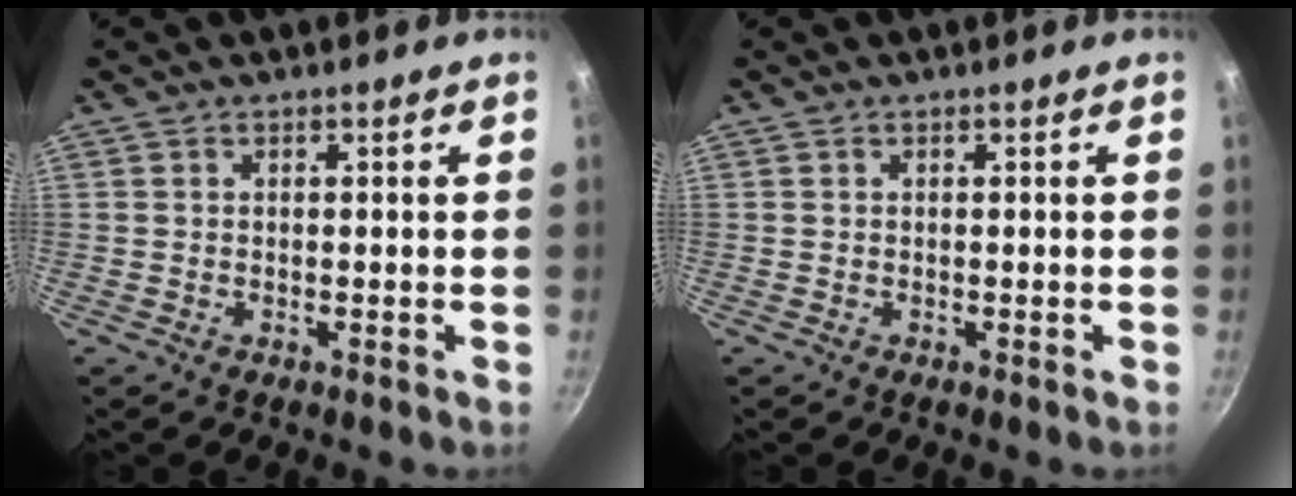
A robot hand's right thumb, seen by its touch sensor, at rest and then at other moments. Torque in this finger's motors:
{"motor_torque": [-0.11, 0.11, 0.00, 0.00, 0.00]}